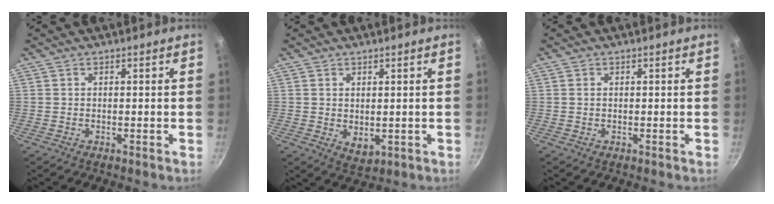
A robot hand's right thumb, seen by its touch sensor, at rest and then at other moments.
{"total": 3.5, "force": [0.5, 2.3, 2.6], "torque": [-0.038, -0.014, 0.014]}
{"total": 0.6, "force": [0.1, 0.4, 0.4], "torque": [-0.008, 0.001, 0.003]}